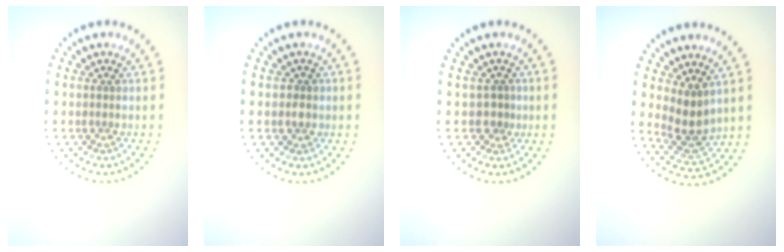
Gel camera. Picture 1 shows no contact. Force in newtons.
{"total": 1.5, "press": 1.3, "slide": 0.6}
{"total": 0.9, "press": 0.6, "slide": 0.7}
{"total": 3.2, "press": 2.7, "slide": 1.7}